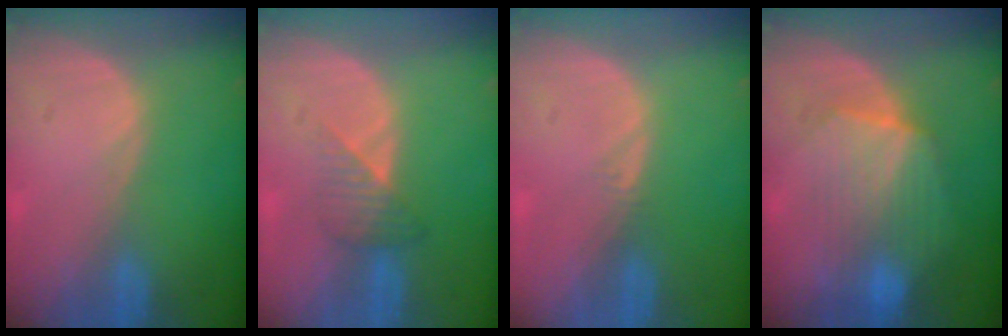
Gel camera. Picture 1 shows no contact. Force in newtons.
{"total": 3.3, "press": 3.1, "slide": 1.0}
{"total": 0.5, "press": 0.5, "slide": 0.2}
{"total": 7.3, "press": 7.3, "slide": 0.2}